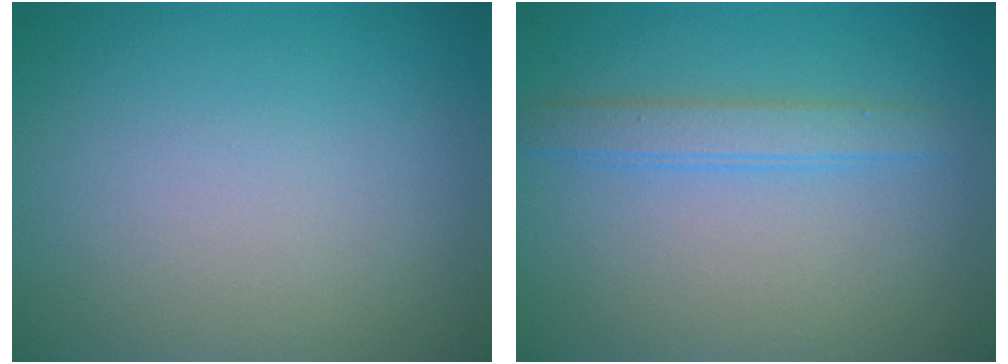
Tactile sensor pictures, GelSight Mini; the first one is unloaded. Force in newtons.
{"total": 2.2, "press": 2.2, "slide": 0.1}